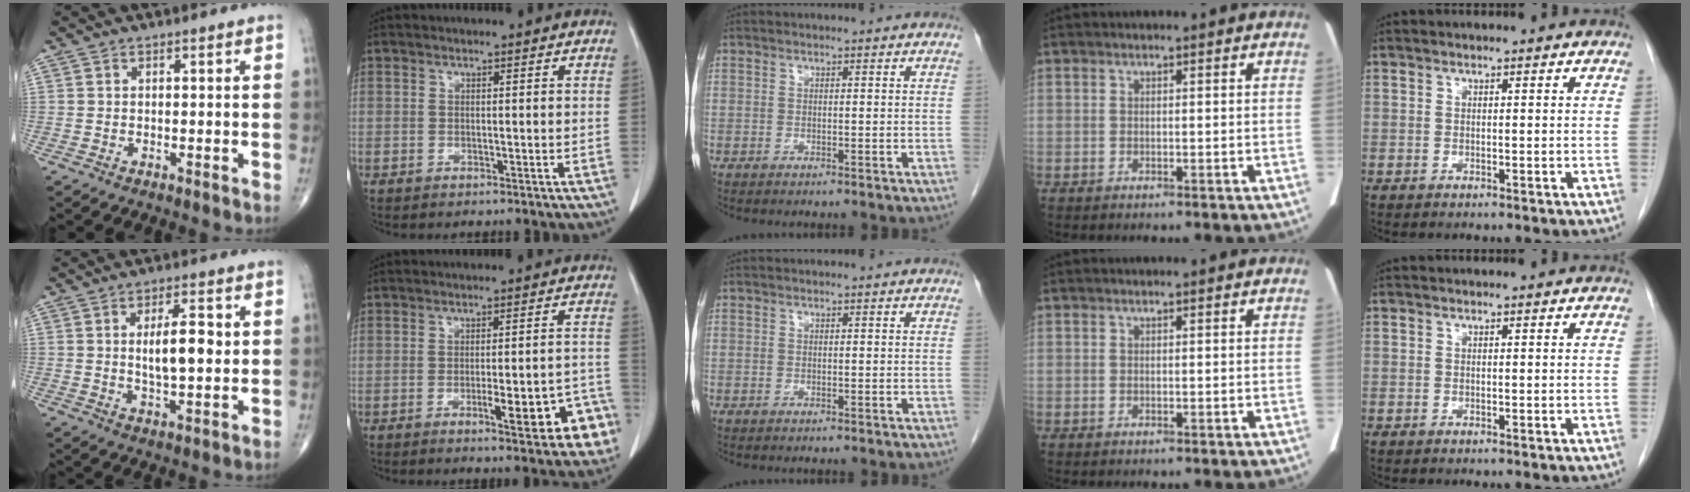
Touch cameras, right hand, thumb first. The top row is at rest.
{"thumb": {"total": 8.5, "force": [1.2, 3.1, 7.8], "torque": [-0.123, -0.004, 0.023]}, "index": {"total": 9.6, "force": [-4.3, 1.9, 8.4], "torque": [-0.092, 0.017, -0.044]}}